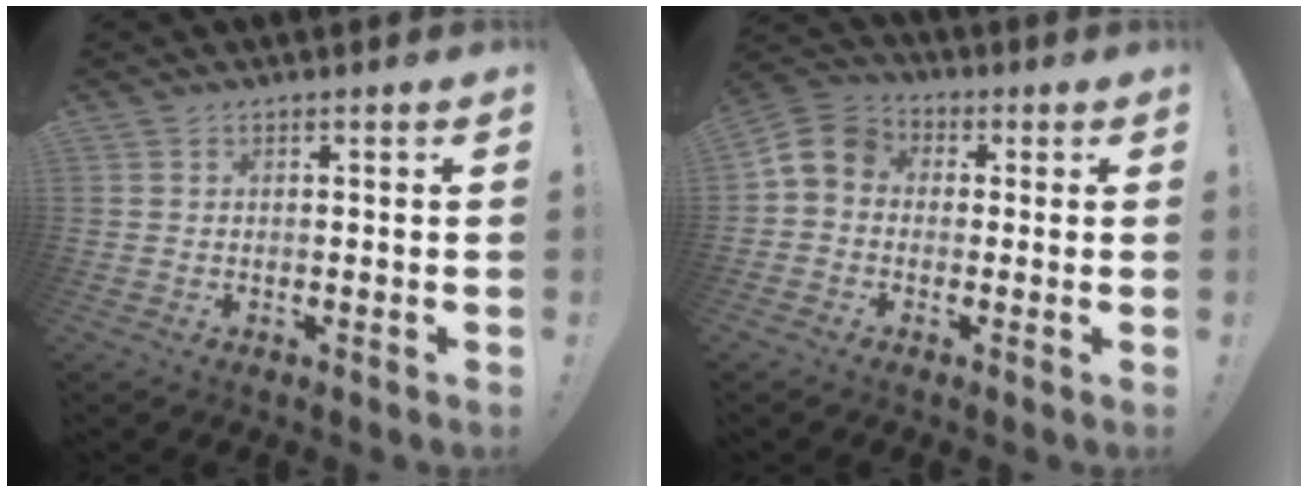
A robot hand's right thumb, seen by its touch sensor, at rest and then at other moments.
{"total": 7.6, "force": [-0.3, 6.3, 4.2], "torque": [-0.077, 0.015, -0.001]}